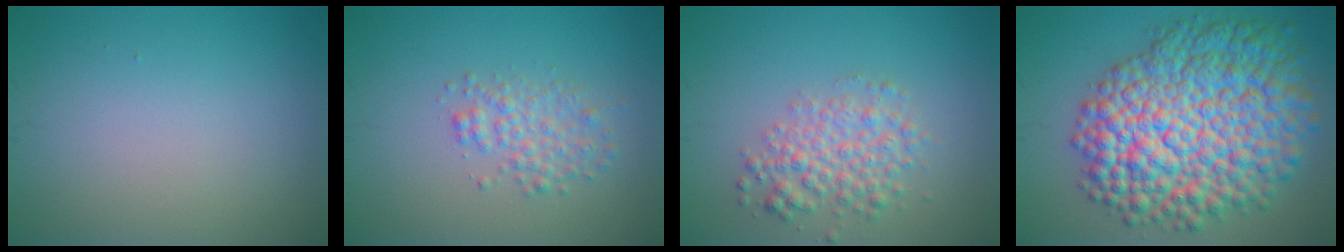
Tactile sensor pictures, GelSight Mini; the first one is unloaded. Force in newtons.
{"total": 2.5, "press": 2.5, "slide": 0.0}
{"total": 3.6, "press": 3.6, "slide": 0.1}
{"total": 14.3, "press": 14.3, "slide": 0.4}